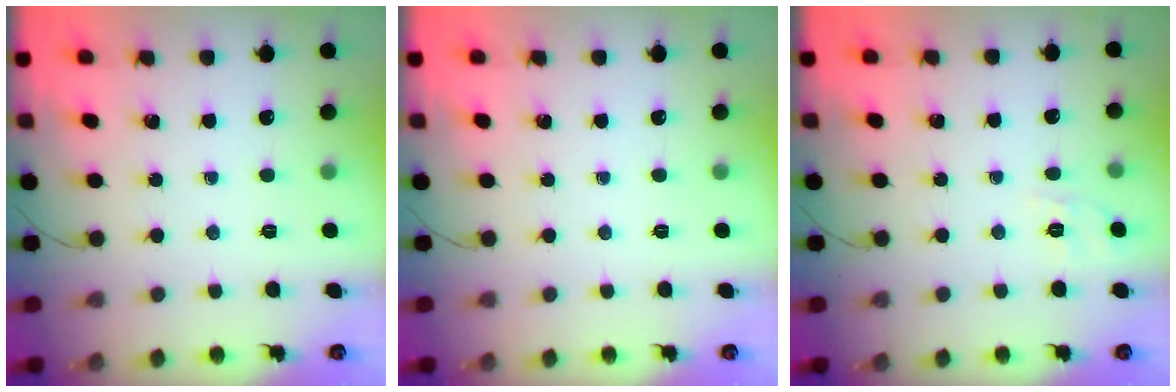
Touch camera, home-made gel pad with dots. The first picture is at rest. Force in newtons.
{"total": 0.0}
{"total": 1.6, "press": 0.0, "slide": 1.6}